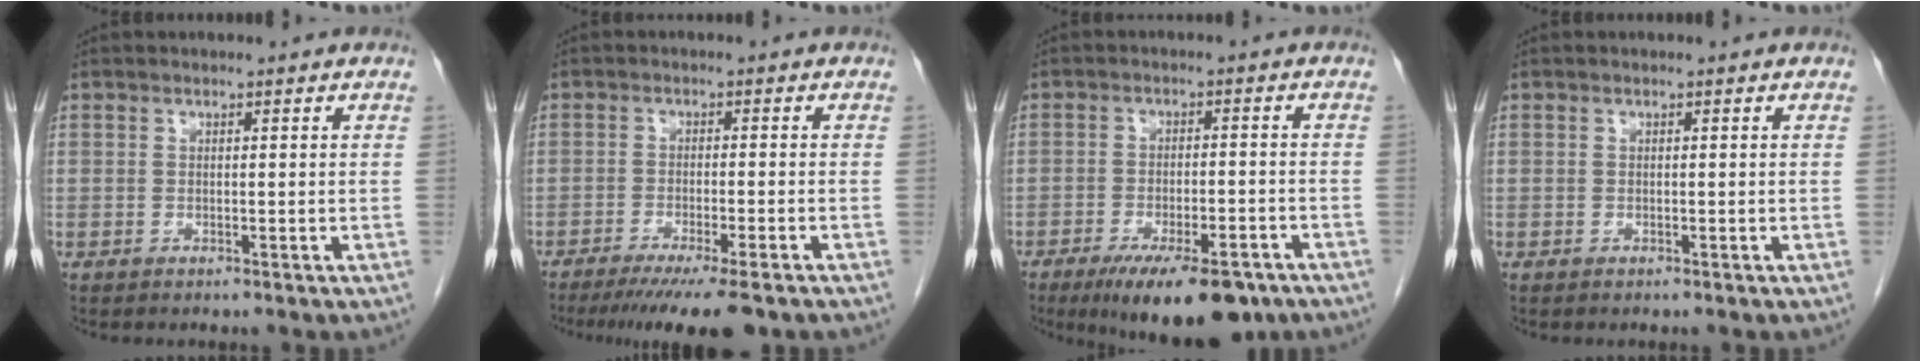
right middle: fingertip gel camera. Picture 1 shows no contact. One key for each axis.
{"total": 10.5, "fx": -8.2, "fy": 0.5, "fz": 6.5, "tx": -0.085, "ty": -0.022, "tz": -0.123}
{"total": 13.2, "fx": -9.3, "fy": 3.9, "fz": 8.5, "tx": -0.110, "ty": -0.012, "tz": -0.138}
{"total": 0.0}